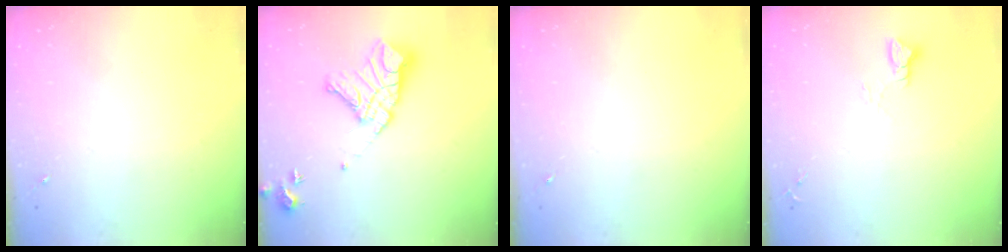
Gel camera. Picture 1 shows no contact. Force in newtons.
{"total": 16.3, "press": 16.2, "slide": 2.0}
{"total": 0.0}
{"total": 2.9, "press": 2.9, "slide": 0.2}